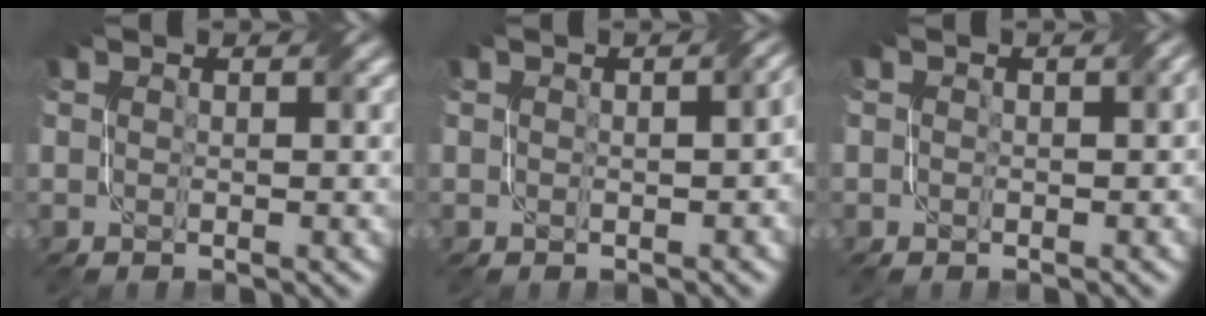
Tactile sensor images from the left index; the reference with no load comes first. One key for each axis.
{"total": 2.3, "fx": 0.0, "fy": 1.0, "fz": 2.0, "tx": -0.021, "ty": 0.004, "tz": 0.004}
{"total": 1.3, "fx": 0.2, "fy": 0.8, "fz": 1.0, "tx": -0.013, "ty": 0.002, "tz": 0.001}